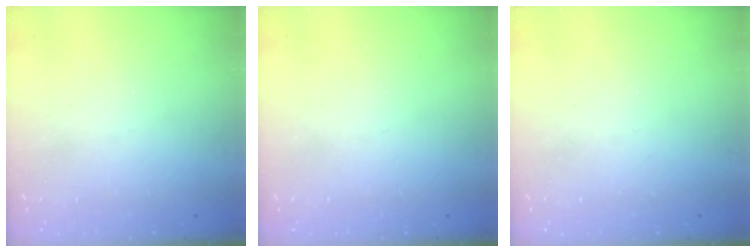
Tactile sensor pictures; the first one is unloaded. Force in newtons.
{"total": 0.0}
{"total": 0.0}